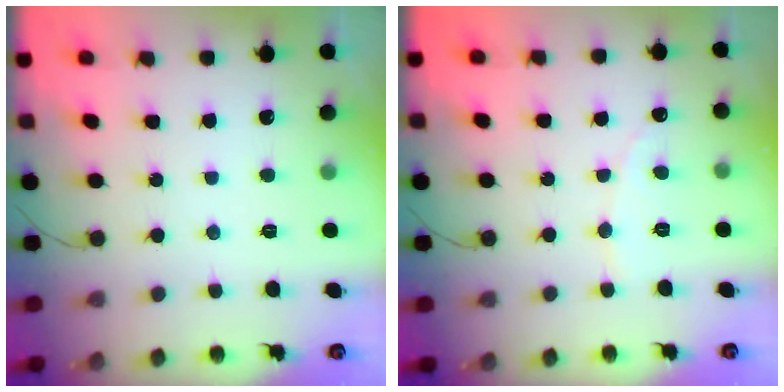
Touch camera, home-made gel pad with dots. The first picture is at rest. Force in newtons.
{"total": 2.6, "press": 2.6, "slide": 0.2}